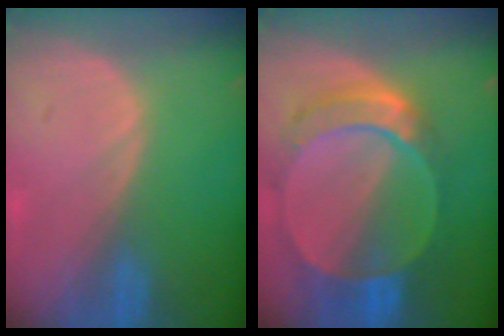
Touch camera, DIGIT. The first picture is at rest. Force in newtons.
{"total": 9.8, "press": 8.4, "slide": 5.2}